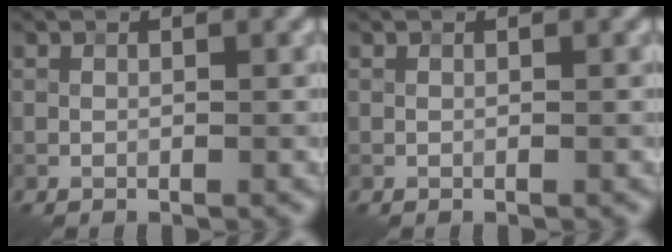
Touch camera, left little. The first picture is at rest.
{"total": 0.0}